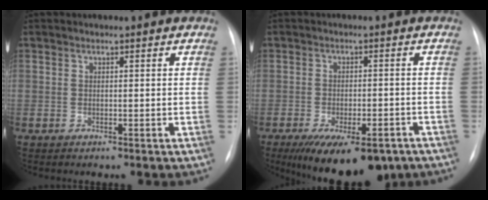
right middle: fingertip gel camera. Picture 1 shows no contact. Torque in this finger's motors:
{"motor_torque": [1.43, -0.71, 0.40, 0.08]}